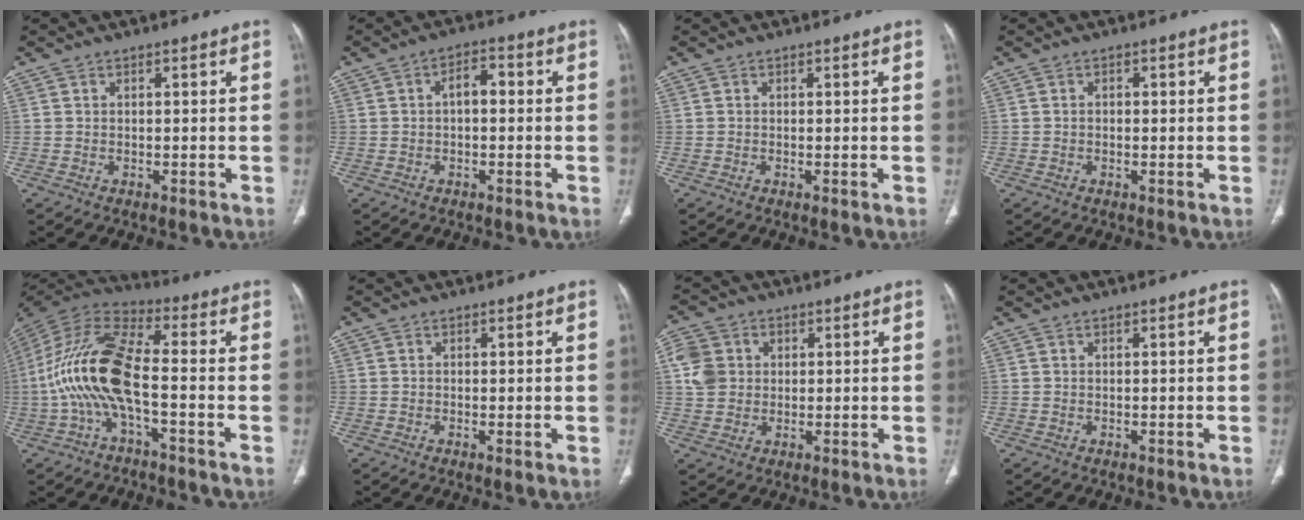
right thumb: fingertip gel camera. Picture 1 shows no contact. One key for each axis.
{"total": 4.0, "fx": 0.1, "fy": 2.3, "fz": 3.3, "tx": -0.047, "ty": 0.016, "tz": -0.004}
{"total": 0.0}
{"total": 0.8, "fx": 0.0, "fy": 0.6, "fz": 0.6, "tx": -0.008, "ty": 0.003, "tz": -0.002}
{"total": 15.7, "fx": -3.3, "fy": 5.3, "fz": 14.4, "tx": -0.319, "ty": 0.047, "tz": -0.072}
{"total": 0.8, "fx": -0.1, "fy": 0.1, "fz": 0.7, "tx": -0.020, "ty": -0.005, "tz": -0.003}
{"total": 7.2, "fx": 1.4, "fy": 6.2, "fz": 3.3, "tx": -0.052, "ty": 0.005, "tz": 0.025}
{"total": 0.0}